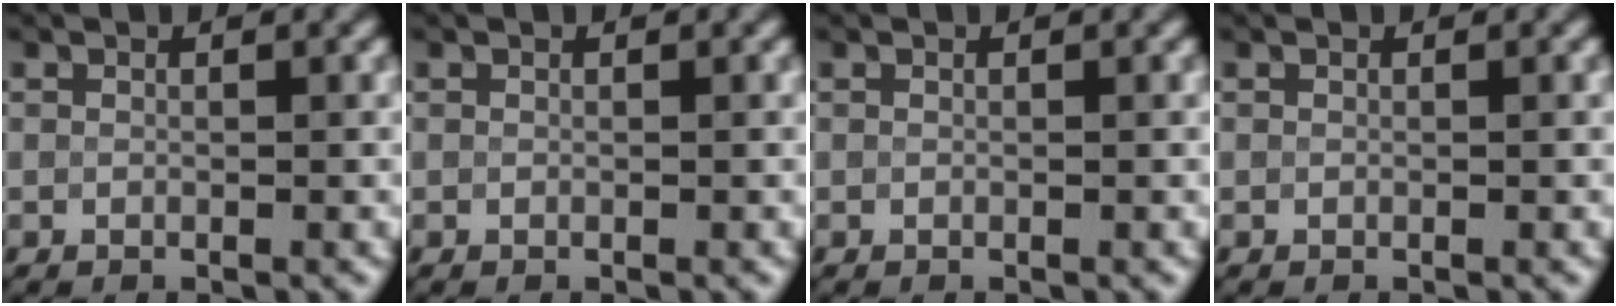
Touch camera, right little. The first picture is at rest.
{"total": 0.0}
{"total": 0.0}
{"total": 0.0}